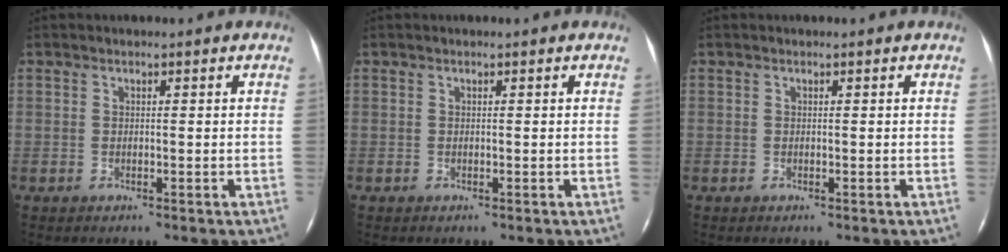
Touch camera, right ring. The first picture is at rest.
{"total": 0.0}
{"total": 0.0}